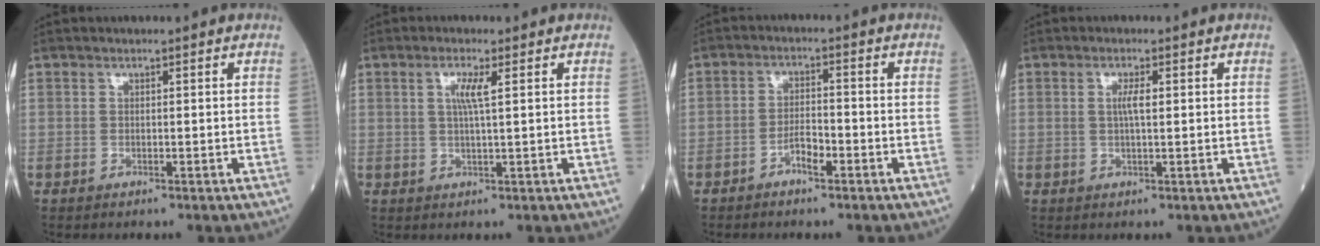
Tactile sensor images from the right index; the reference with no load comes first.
{"total": 3.0, "force": [0.9, -0.1, 2.9], "torque": [-0.060, 0.000, 0.016]}
{"total": 3.2, "force": [-2.0, 0.8, 2.4], "torque": [-0.040, 0.005, -0.039]}
{"total": 2.2, "force": [0.2, 0.3, 2.2], "torque": [-0.041, 0.001, 0.004]}